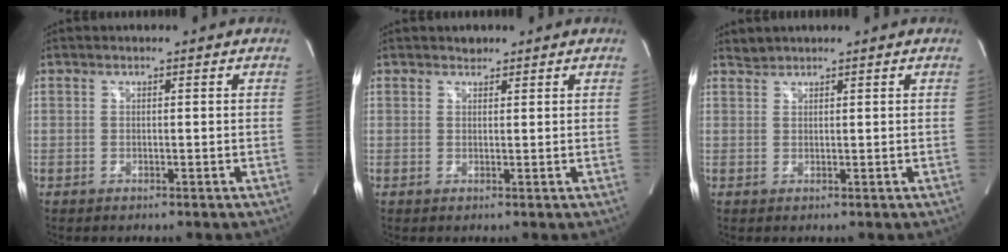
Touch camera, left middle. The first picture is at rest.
{"total": 1.0, "force": [0.9, 0.4, 0.1], "torque": [-0.006, -0.002, 0.013]}
{"total": 1.2, "force": [1.1, -0.1, -0.3], "torque": [-0.003, 0.002, 0.026]}